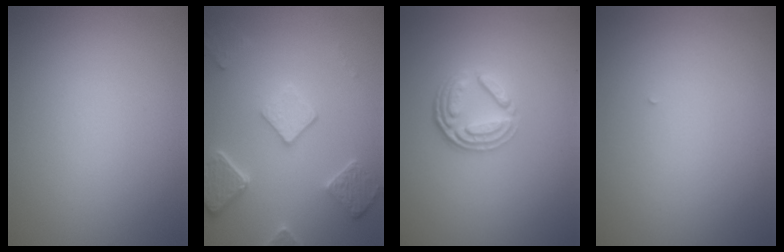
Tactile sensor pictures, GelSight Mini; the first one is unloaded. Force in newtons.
{"total": 5.0, "press": 3.9, "slide": 3.1}
{"total": 4.0, "press": 2.9, "slide": 2.7}
{"total": 0.0}